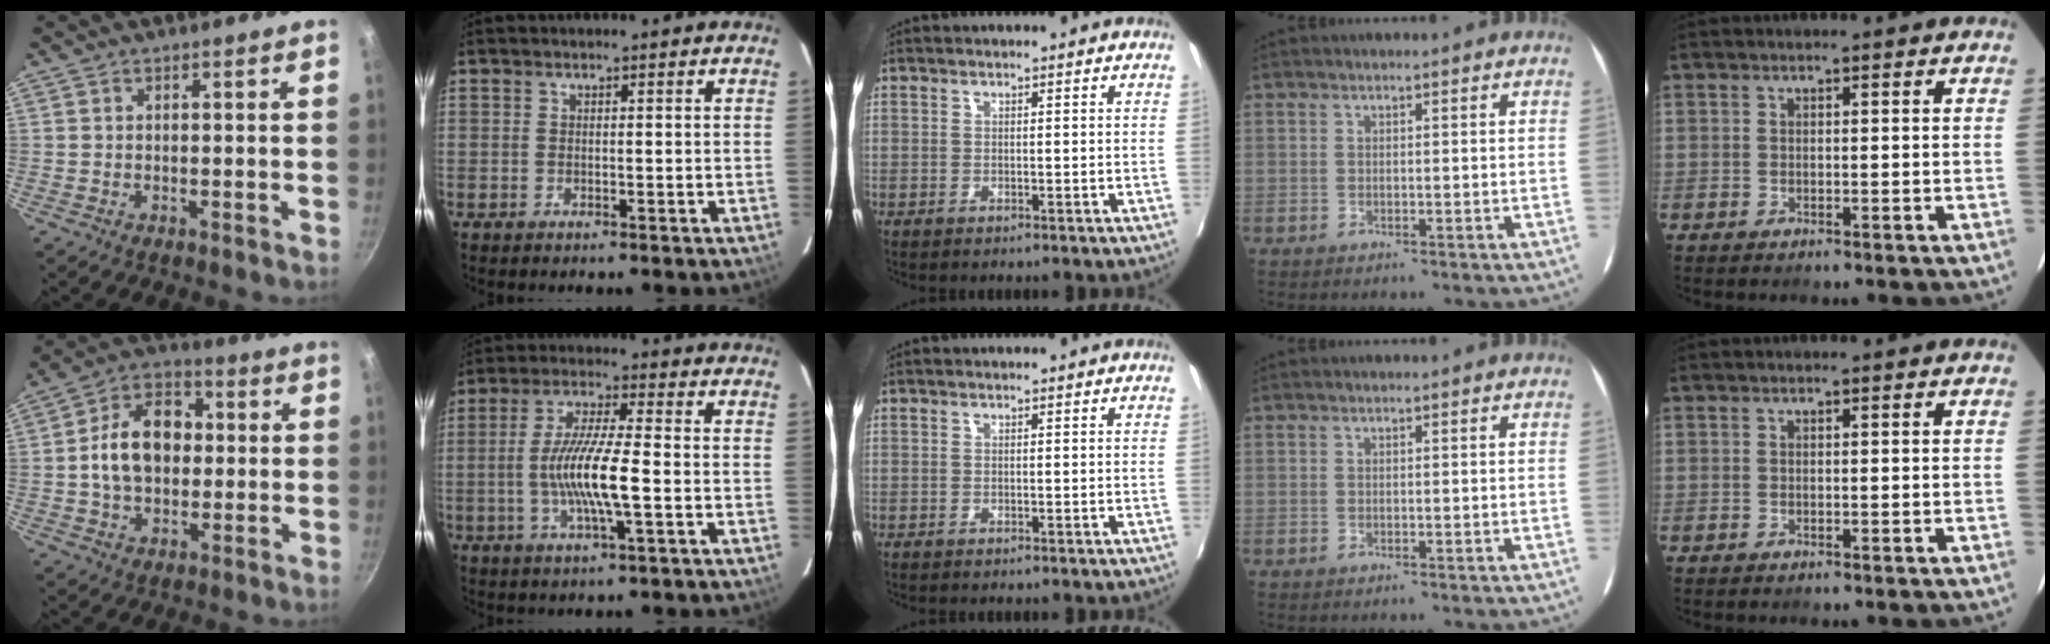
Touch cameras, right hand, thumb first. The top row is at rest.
{"thumb": {"total": 13.9, "force": [0.5, 9.9, 9.8], "torque": [-0.129, 0.026, -0.006]}, "index": {"total": 10.9, "force": [-2.2, 1.1, 10.6], "torque": [-0.206, -0.004, -0.042]}}